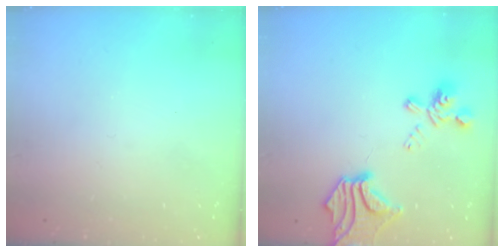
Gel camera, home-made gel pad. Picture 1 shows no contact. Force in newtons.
{"total": 6.0, "press": 5.3, "slide": 2.9}